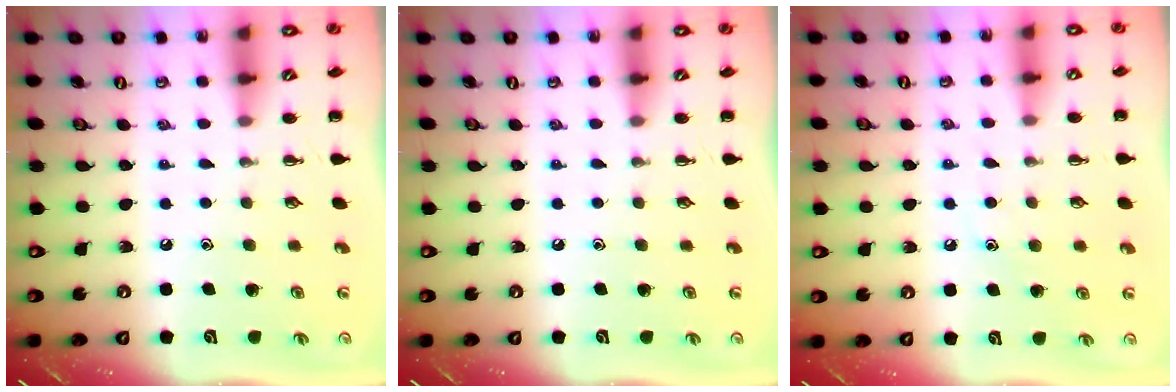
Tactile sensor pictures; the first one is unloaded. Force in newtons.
{"total": 0.0}
{"total": 8.3, "press": 8.2, "slide": 1.4}